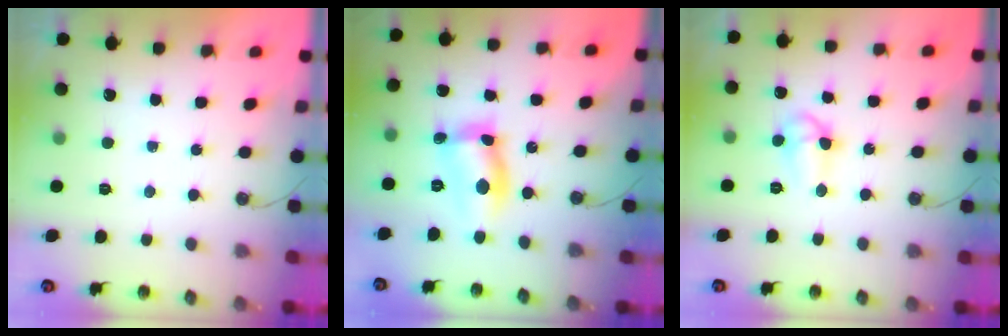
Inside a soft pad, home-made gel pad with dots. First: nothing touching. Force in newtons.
{"total": 11.0, "press": 11.0, "slide": 0.6}
{"total": 7.5, "press": 7.5, "slide": 0.9}